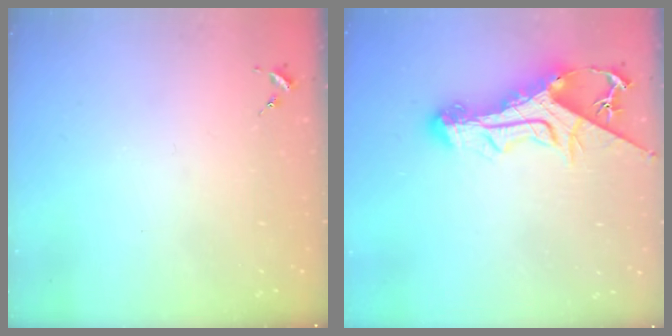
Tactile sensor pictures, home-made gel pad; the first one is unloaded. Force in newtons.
{"total": 14.6, "press": 14.5, "slide": 1.8}